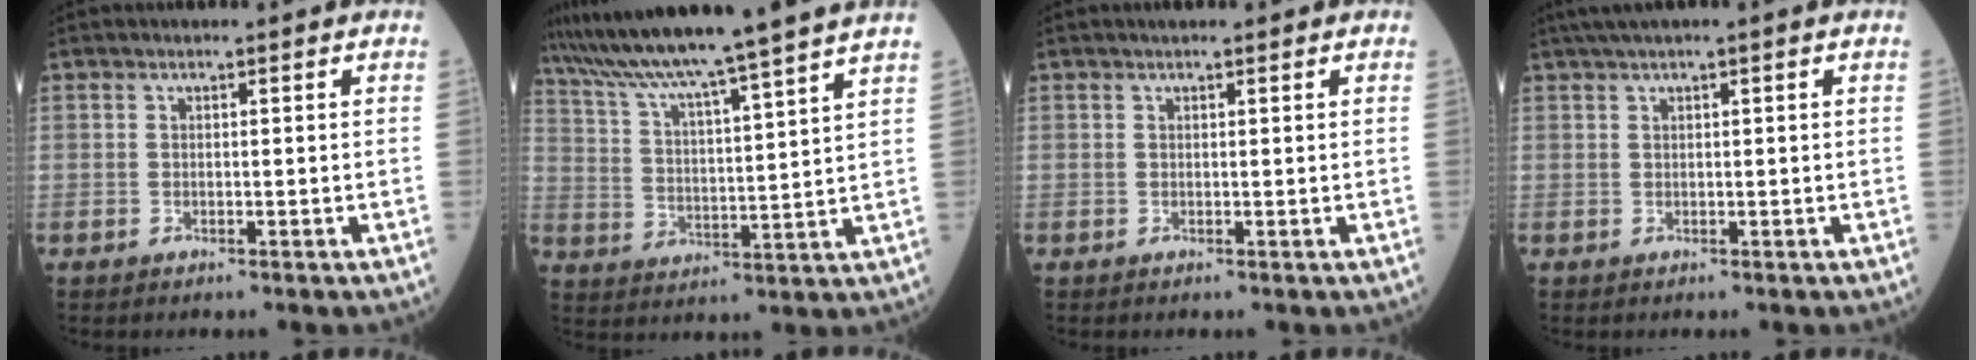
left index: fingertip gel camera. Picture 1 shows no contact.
{"total": 19.3, "force": [16.8, -2.6, 9.3], "torque": [-0.163, -0.015, 0.250]}
{"total": 2.1, "force": [1.7, 0.4, 1.2], "torque": [-0.015, 0.018, 0.022]}
{"total": 2.9, "force": [1.9, -0.3, 2.1], "torque": [-0.047, 0.019, 0.040]}